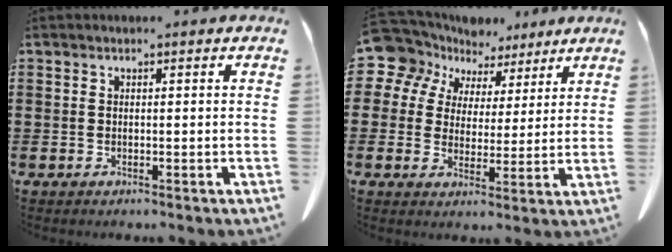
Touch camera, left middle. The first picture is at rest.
{"total": 7.9, "force": [5.7, 5.4, 1.3], "torque": [-0.077, -0.023, 0.109]}